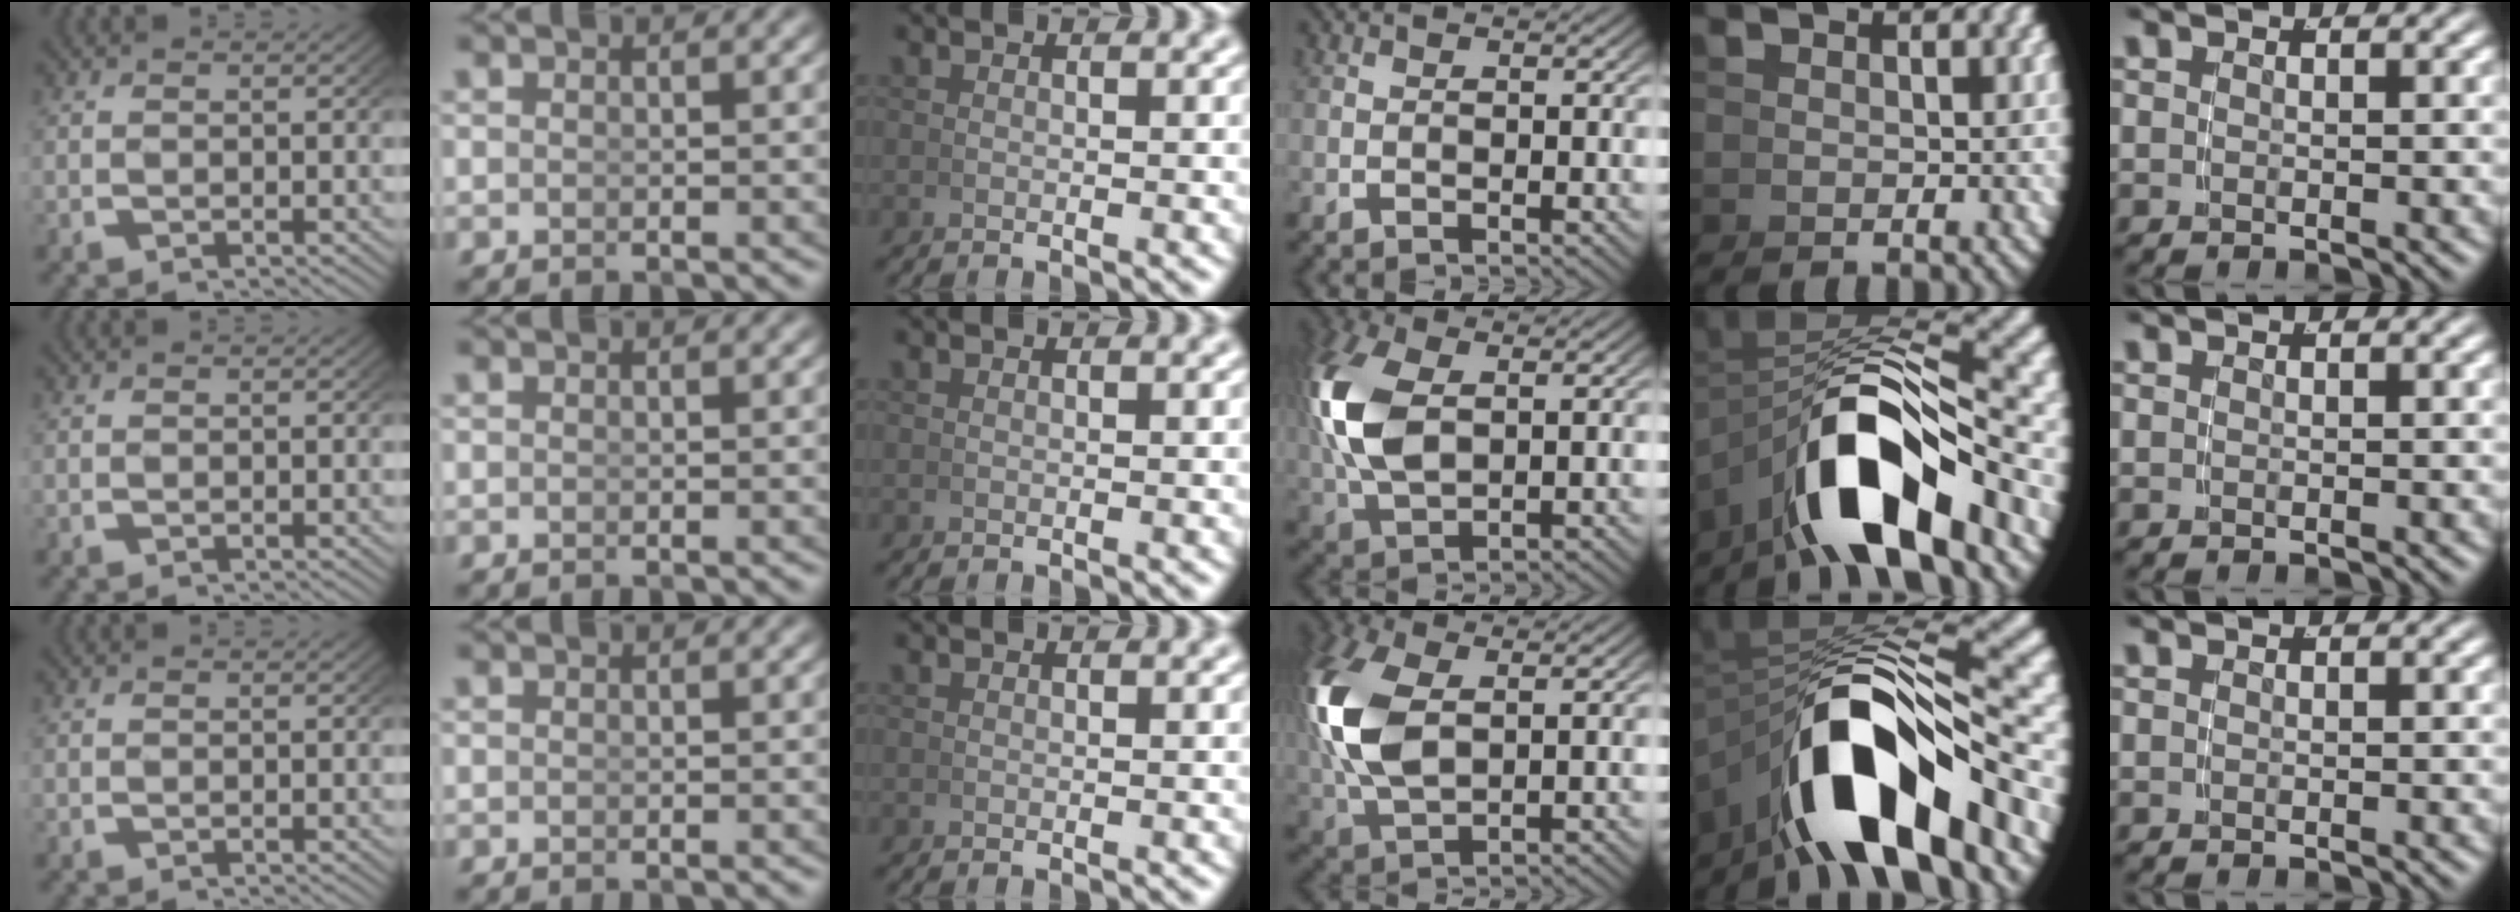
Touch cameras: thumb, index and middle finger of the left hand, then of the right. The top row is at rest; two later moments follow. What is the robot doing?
{"motion": "grasp_and_lifting", "object": "pen"}